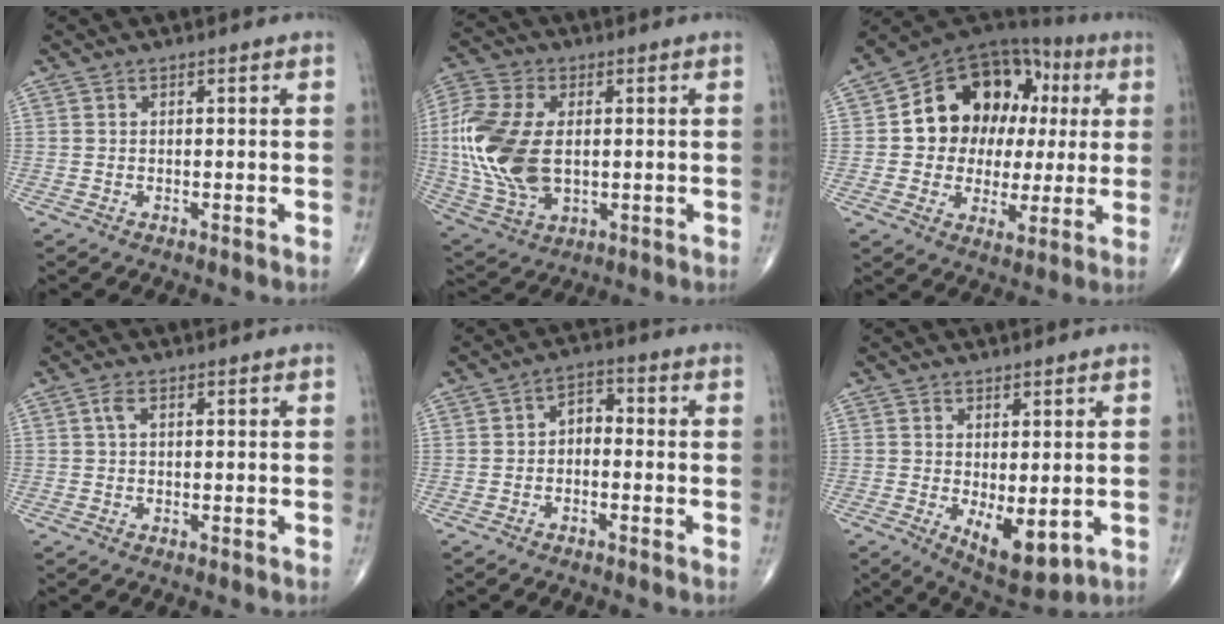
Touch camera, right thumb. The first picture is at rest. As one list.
[{"total": 18.0, "force": [0.4, 11.0, 14.2], "torque": [-0.318, -0.006, 0.014]}, {"total": 19.1, "force": [3.1, 14.7, 11.9], "torque": [-0.123, 0.032, 0.052]}, {"total": 1.7, "force": [0.6, 0.8, 1.3], "torque": [-0.032, 0.004, 0.011]}, {"total": 3.9, "force": [-0.9, 2.6, 2.7], "torque": [-0.029, 0.025, -0.029]}, {"total": 7.9, "force": [-1.3, 3.6, 6.9], "torque": [-0.091, -0.019, -0.006]}]